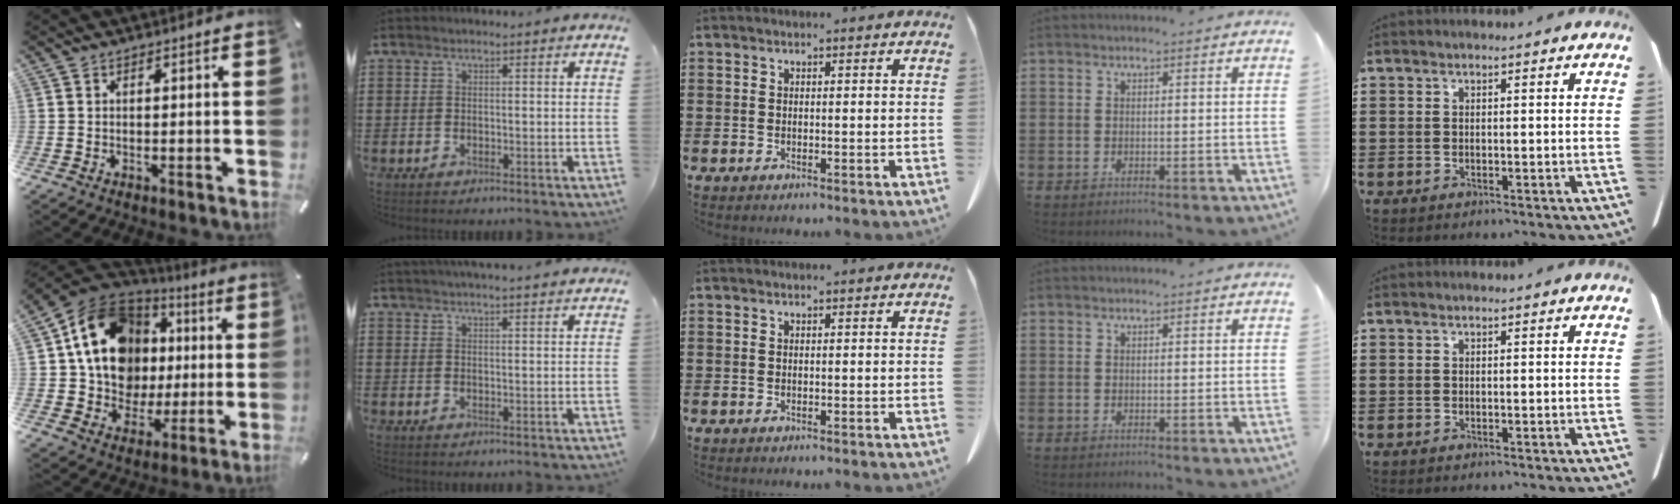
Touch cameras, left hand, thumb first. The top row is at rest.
{"thumb": {"total": 19.0, "force": [4.8, 16.0, 9.0], "torque": [-0.154, -0.025, 0.105]}, "index": {"total": 2.4, "force": [2.4, -0.2, 0.3], "torque": [-0.012, -0.005, 0.045]}}